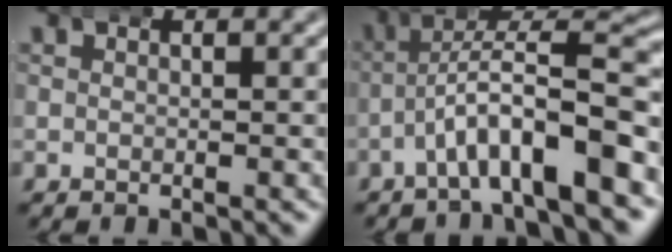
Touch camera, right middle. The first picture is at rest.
{"total": 7.9, "force": [-2.1, 2.9, 7.0], "torque": [-0.105, -0.001, -0.030]}